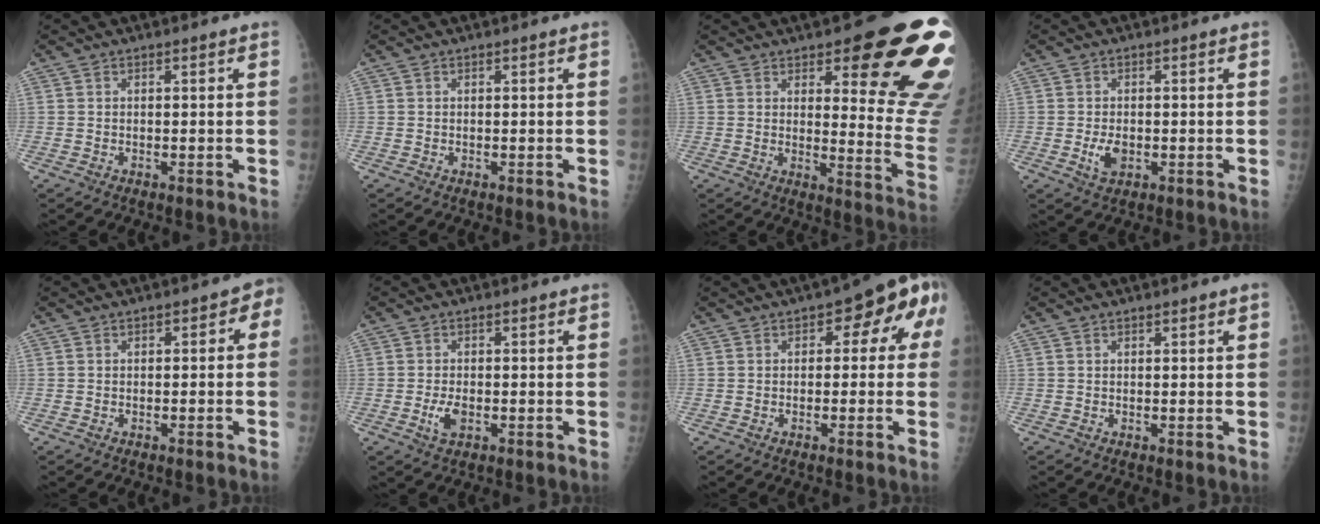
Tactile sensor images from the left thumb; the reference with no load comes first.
{"total": 0.0}
{"total": 20.0, "force": [10.9, 5.6, 15.7], "torque": [-0.156, -0.067, 0.141]}
{"total": 3.4, "force": [-0.8, 2.2, 2.5], "torque": [-0.044, -0.003, -0.010]}
{"total": 2.9, "force": [-0.7, 2.0, 2.0], "torque": [-0.004, 0.020, -0.017]}
{"total": 3.1, "force": [-1.0, 1.7, 2.4], "torque": [-0.049, -0.003, -0.016]}
{"total": 8.1, "force": [1.2, 4.4, 6.6], "torque": [-0.039, 0.027, 0.000]}
{"total": 0.6, "force": [0.4, 0.2, 0.3], "torque": [-0.001, 0.000, 0.006]}